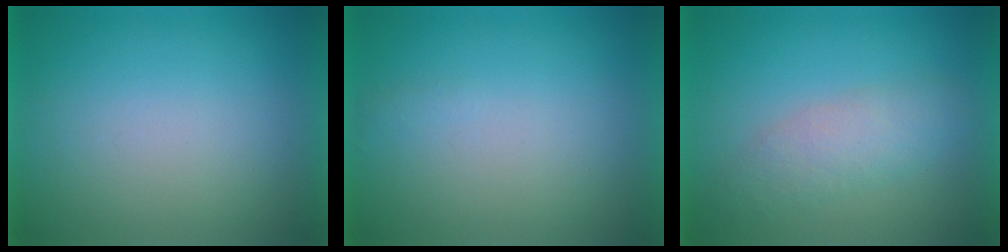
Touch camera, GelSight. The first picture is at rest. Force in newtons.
{"total": 1.1}
{"total": 2.8}